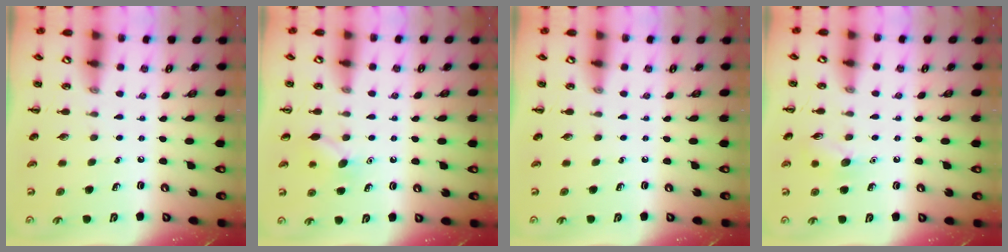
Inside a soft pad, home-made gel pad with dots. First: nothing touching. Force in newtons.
{"total": 7.5, "press": 7.3, "slide": 1.7}
{"total": 0.0}
{"total": 9.0, "press": 8.8, "slide": 1.8}